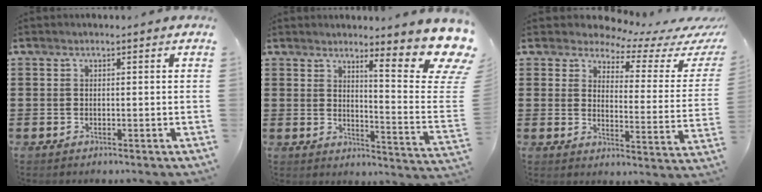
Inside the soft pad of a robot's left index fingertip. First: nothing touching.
{"total": 11.2, "force": [7.3, 1.4, 8.3], "torque": [-0.122, -0.067, 0.116]}
{"total": 3.9, "force": [3.3, 1.3, 1.7], "torque": [-0.039, -0.029, 0.047]}